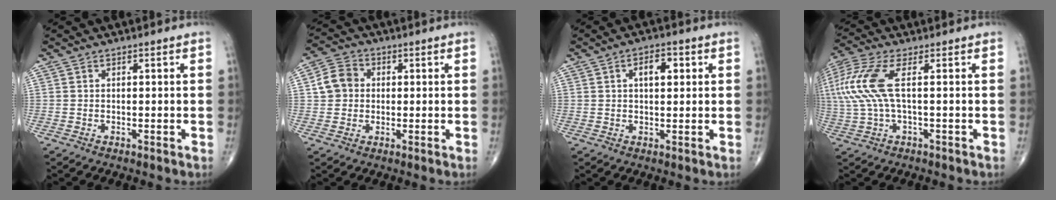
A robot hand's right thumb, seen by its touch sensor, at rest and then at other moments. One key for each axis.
{"total": 6.0, "fx": 0.6, "fy": 5.3, "fz": 2.9, "tx": -0.040, "ty": 0.011, "tz": 0.001}
{"total": 4.8, "fx": 1.3, "fy": 2.4, "fz": 3.9, "tx": -0.053, "ty": 0.005, "tz": 0.018}
{"total": 11.5, "fx": 1.8, "fy": 3.8, "fz": 10.7, "tx": -0.291, "ty": 0.022, "tz": 0.038}